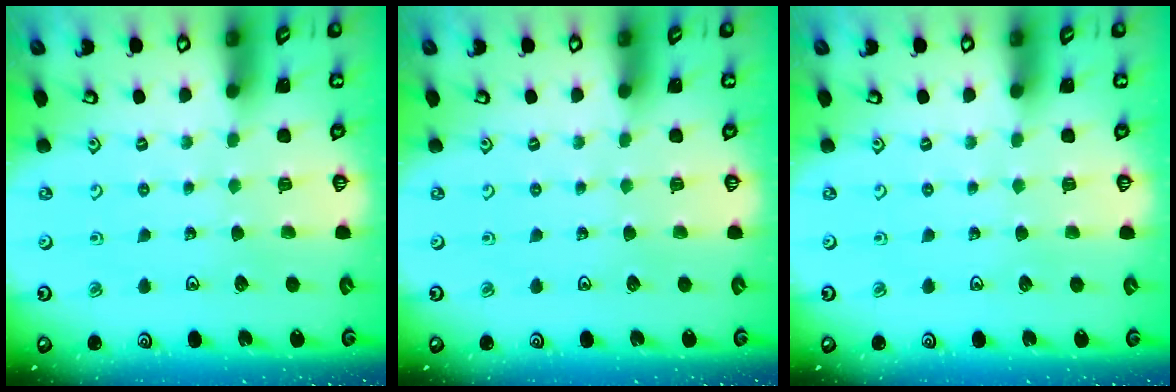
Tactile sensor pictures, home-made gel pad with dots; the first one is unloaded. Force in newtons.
{"total": 0.0}
{"total": 0.0}